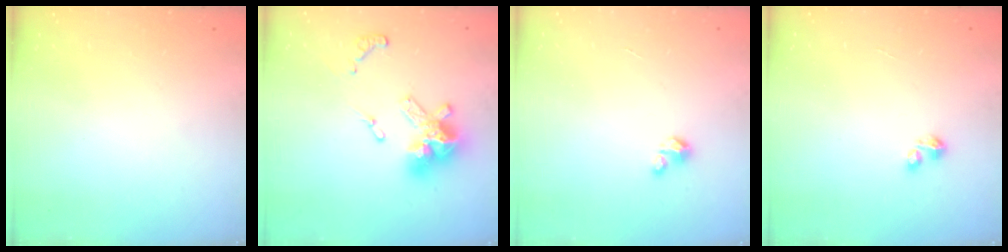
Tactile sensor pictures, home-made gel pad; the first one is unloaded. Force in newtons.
{"total": 14.9, "press": 14.8, "slide": 1.7}
{"total": 2.7, "press": 2.7, "slide": 0.2}
{"total": 2.4, "press": 2.4, "slide": 0.3}